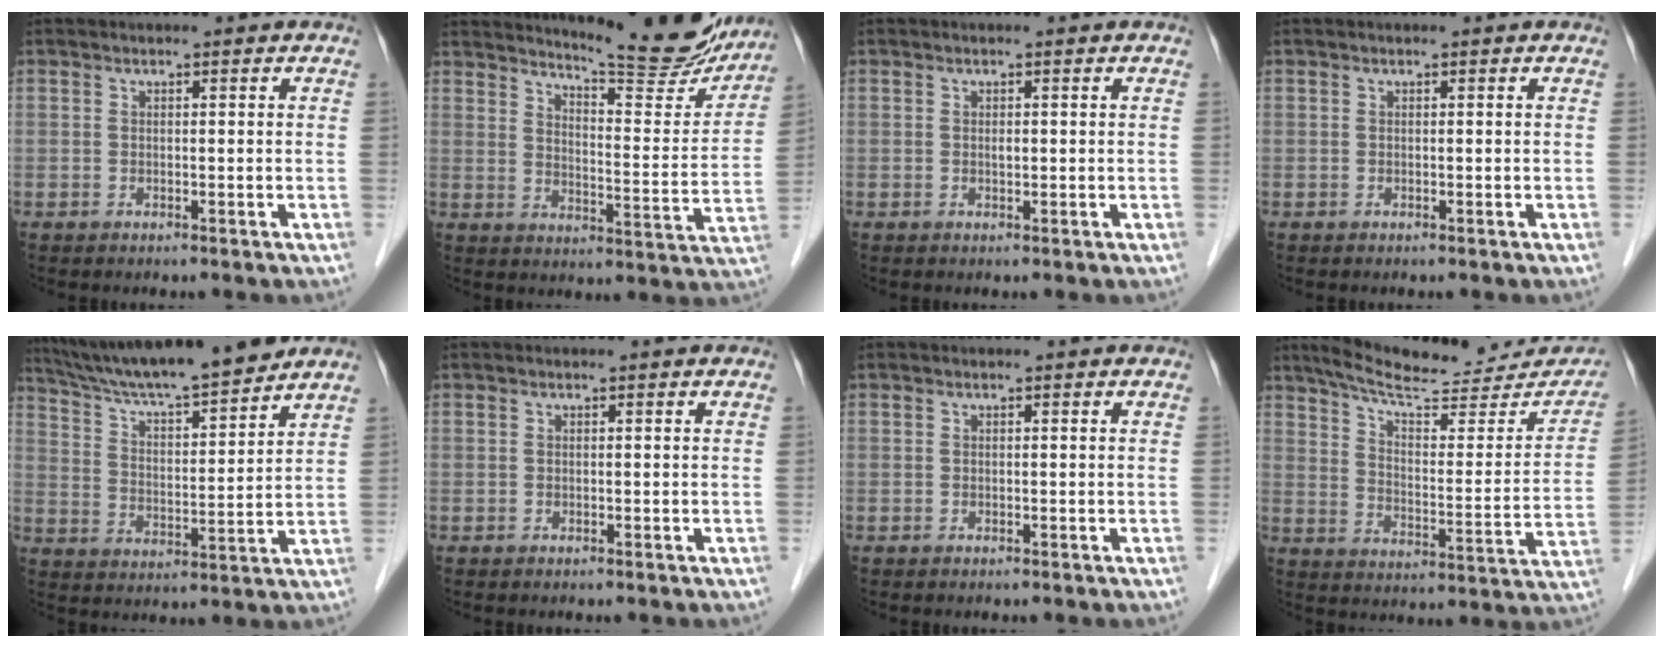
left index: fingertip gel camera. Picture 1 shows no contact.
{"total": 17.4, "force": [16.3, 1.5, 5.9], "torque": [-0.087, -0.061, 0.206]}
{"total": 0.5, "force": [0.2, 0.2, 0.5], "torque": [-0.008, 0.000, 0.003]}
{"total": 0.0}
{"total": 16.7, "force": [15.0, 0.6, 7.5], "torque": [-0.129, 0.011, 0.245]}
{"total": 0.0}
{"total": 0.0}
{"total": 20.5, "force": [18.5, 4.1, 7.8], "torque": [-0.107, -0.022, 0.249]}